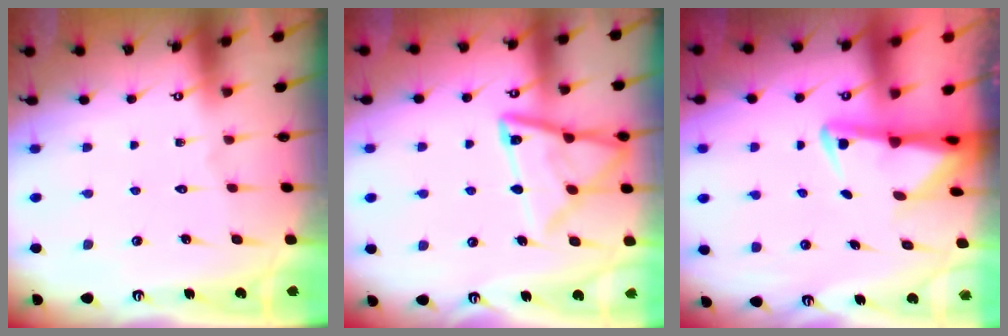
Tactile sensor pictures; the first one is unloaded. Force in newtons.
{"total": 15.5, "press": 15.5, "slide": 1.3}
{"total": 3.4, "press": 3.4, "slide": 0.6}